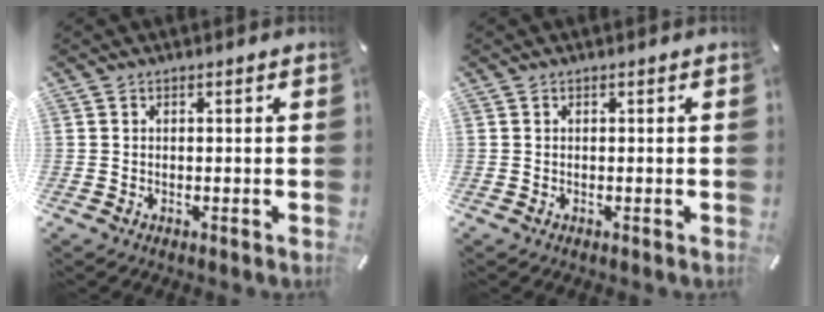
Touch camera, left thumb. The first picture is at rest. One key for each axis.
{"total": 0.0}